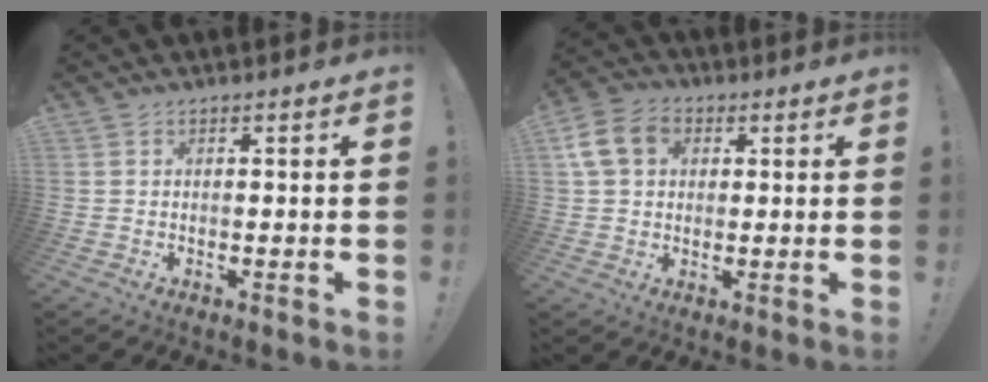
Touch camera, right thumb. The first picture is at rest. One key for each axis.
{"total": 11.0, "fx": 3.5, "fy": 8.5, "fz": 6.1, "tx": -0.114, "ty": 0.002, "tz": 0.071}